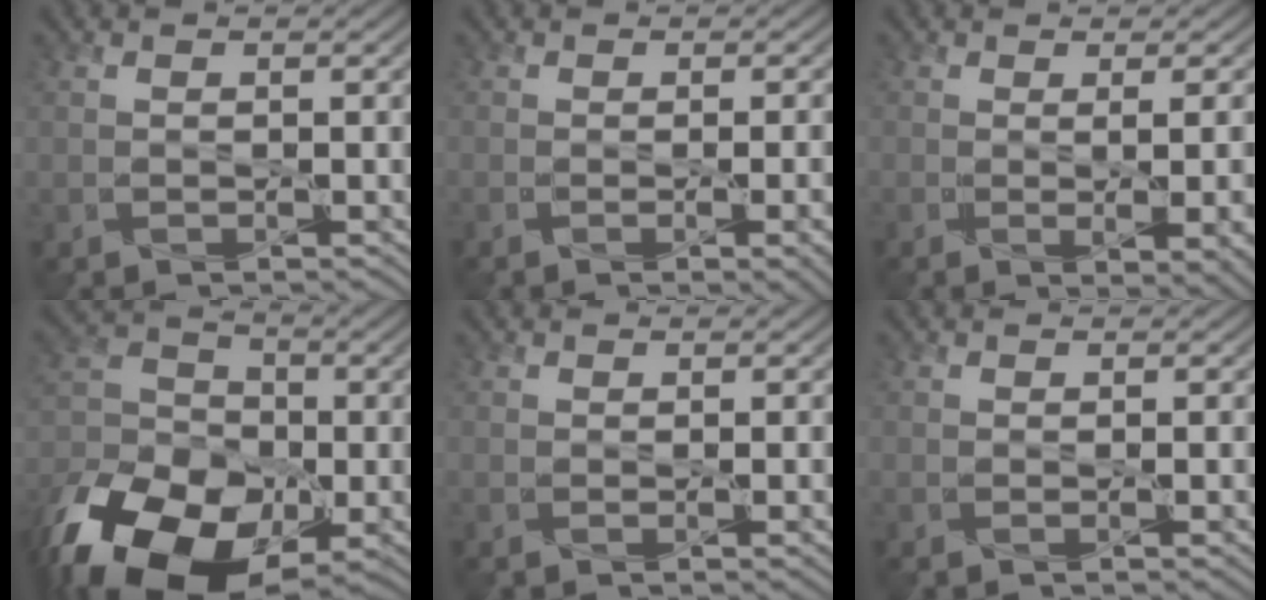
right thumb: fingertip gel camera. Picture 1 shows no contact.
{"total": 5.0, "force": [-1.5, 1.6, 4.5], "torque": [-0.054, -0.009, -0.014]}
{"total": 8.1, "force": [-1.1, 2.9, 7.5], "torque": [-0.075, -0.006, 0.003]}
{"total": 18.5, "force": [-9.2, 11.7, 11.0], "torque": [-0.251, -0.032, -0.168]}
{"total": 1.7, "force": [-0.2, 0.3, 1.7], "torque": [-0.027, -0.001, -0.006]}
{"total": 1.4, "force": [-0.2, 0.2, 1.3], "torque": [-0.022, -0.002, -0.005]}